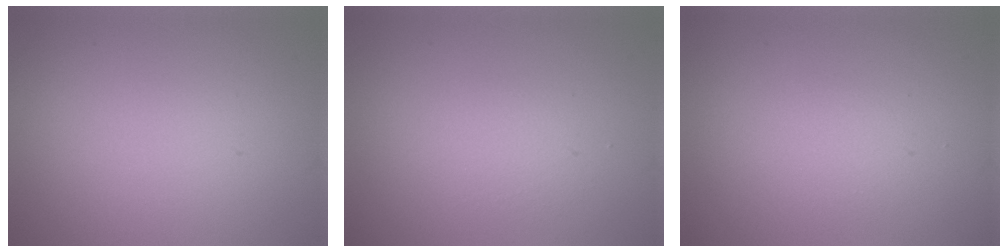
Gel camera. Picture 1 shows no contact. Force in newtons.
{"total": 1.4, "press": 1.4, "slide": 0.1}
{"total": 1.3, "press": 1.3, "slide": 0.0}